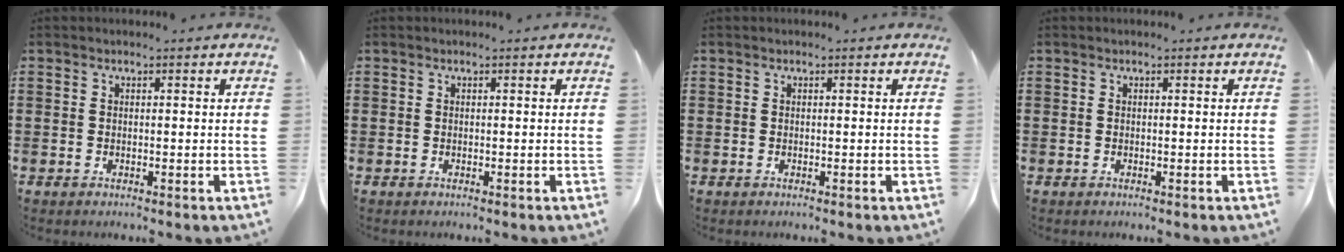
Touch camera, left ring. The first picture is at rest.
{"total": 0.0}
{"total": 0.0}
{"total": 0.0}